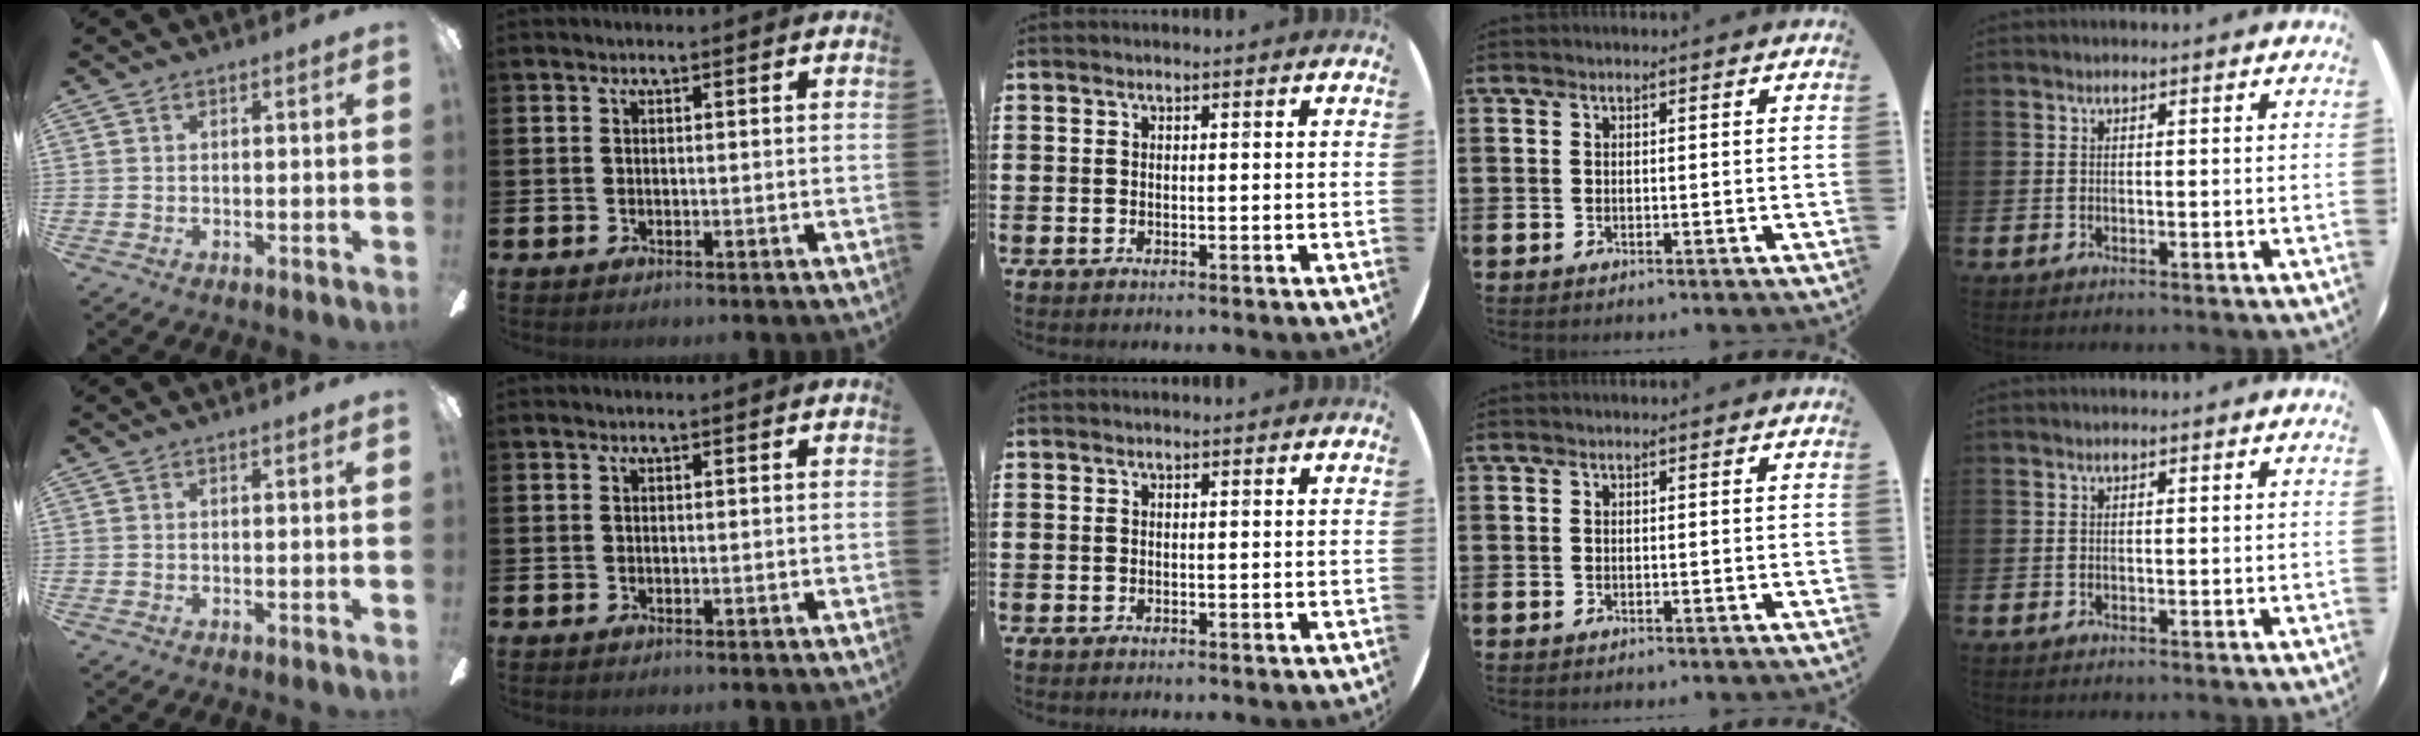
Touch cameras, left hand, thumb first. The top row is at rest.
{}